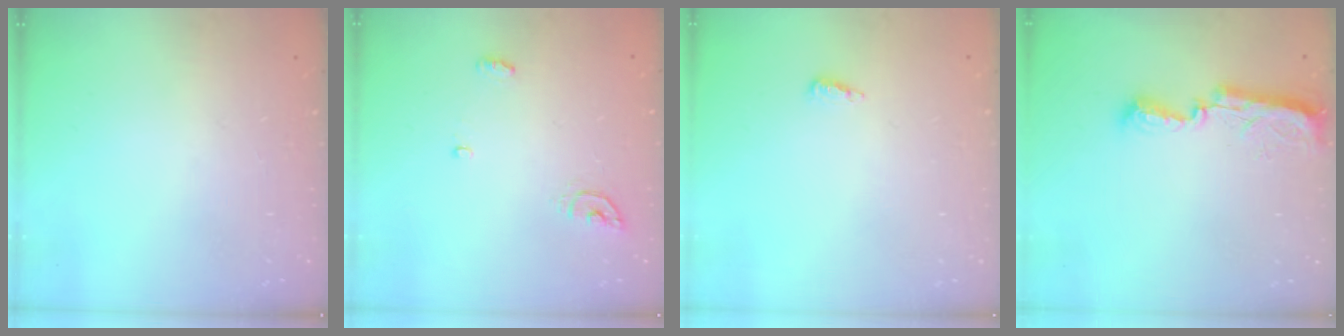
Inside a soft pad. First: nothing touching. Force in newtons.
{"total": 4.8, "press": 4.8, "slide": 0.4}
{"total": 4.3, "press": 4.2, "slide": 0.9}
{"total": 8.3, "press": 8.3, "slide": 0.9}